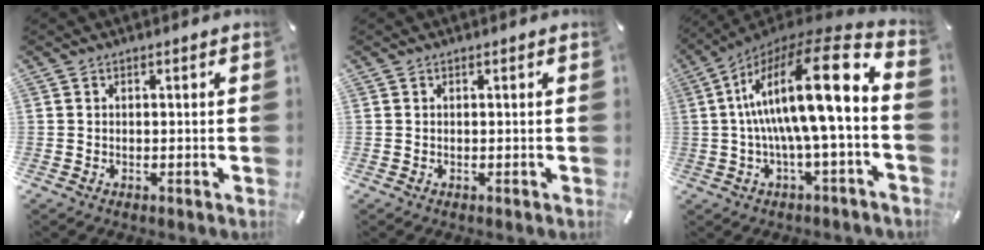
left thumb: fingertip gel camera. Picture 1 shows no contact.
{"total": 0.0}
{"total": 21.1, "force": [2.4, 4.9, 20.4], "torque": [-0.357, -0.033, 0.026]}